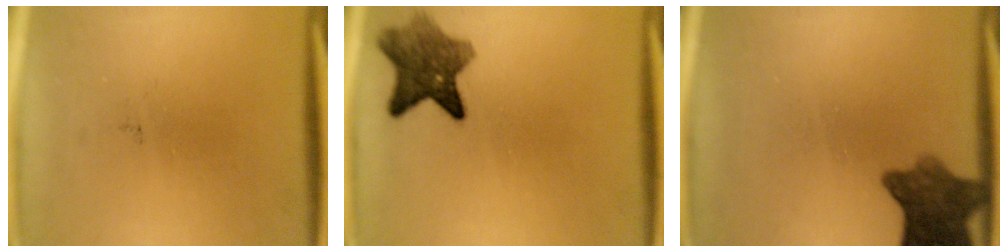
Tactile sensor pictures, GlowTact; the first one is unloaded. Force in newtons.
{"total": 7.3}
{"total": 8.3}